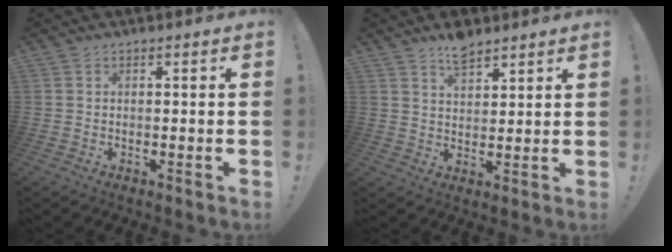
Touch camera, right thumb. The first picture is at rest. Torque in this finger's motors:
{"motor_torque": [-0.05, 1.36, 0.44, 0.22, 0.00]}